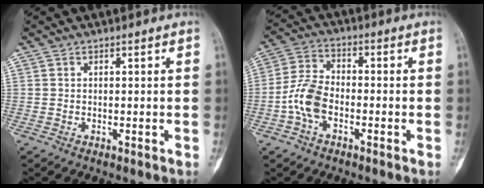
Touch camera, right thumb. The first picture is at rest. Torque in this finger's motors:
{"motor_torque": [0.51, 0.41, 0.31, -0.24, 0.08]}